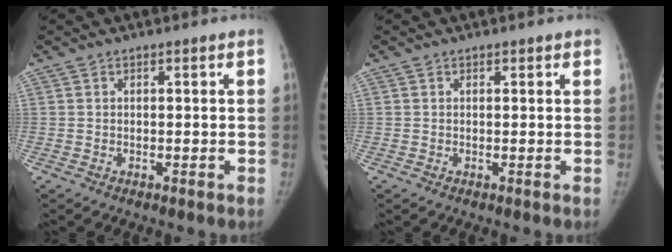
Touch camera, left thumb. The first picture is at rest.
{"total": 0.6, "force": [0.5, 0.4, 0.1], "torque": [0.000, -0.003, 0.005]}